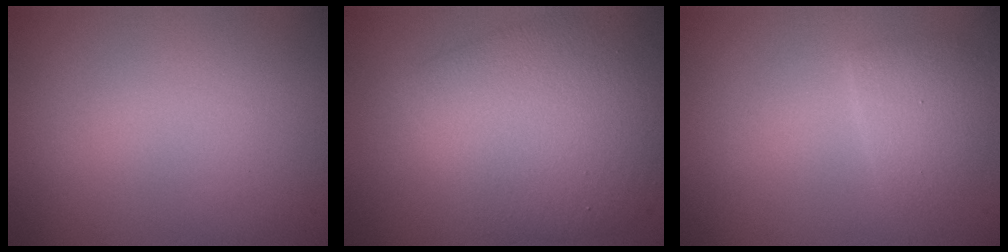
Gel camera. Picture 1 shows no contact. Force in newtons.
{"total": 8.2, "press": 8.2, "slide": 0.3}
{"total": 2.0, "press": 2.0, "slide": 0.1}